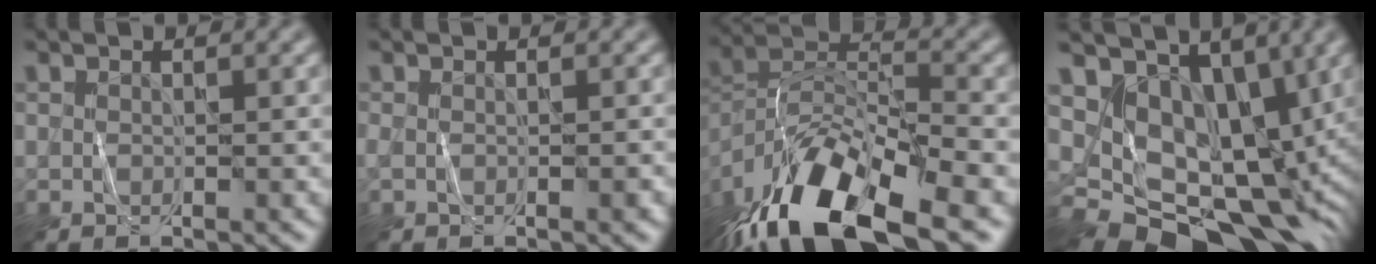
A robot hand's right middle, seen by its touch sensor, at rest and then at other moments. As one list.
[{"total": 1.3, "force": [-0.4, 0.6, 1.0], "torque": [-0.025, -0.001, -0.009]}, {"total": 14.8, "force": [-9.1, 5.6, 10.3], "torque": [-0.217, 0.007, -0.172]}, {"total": 13.6, "force": [0.6, 9.8, 9.4], "torque": [-0.141, -0.023, 0.028]}]